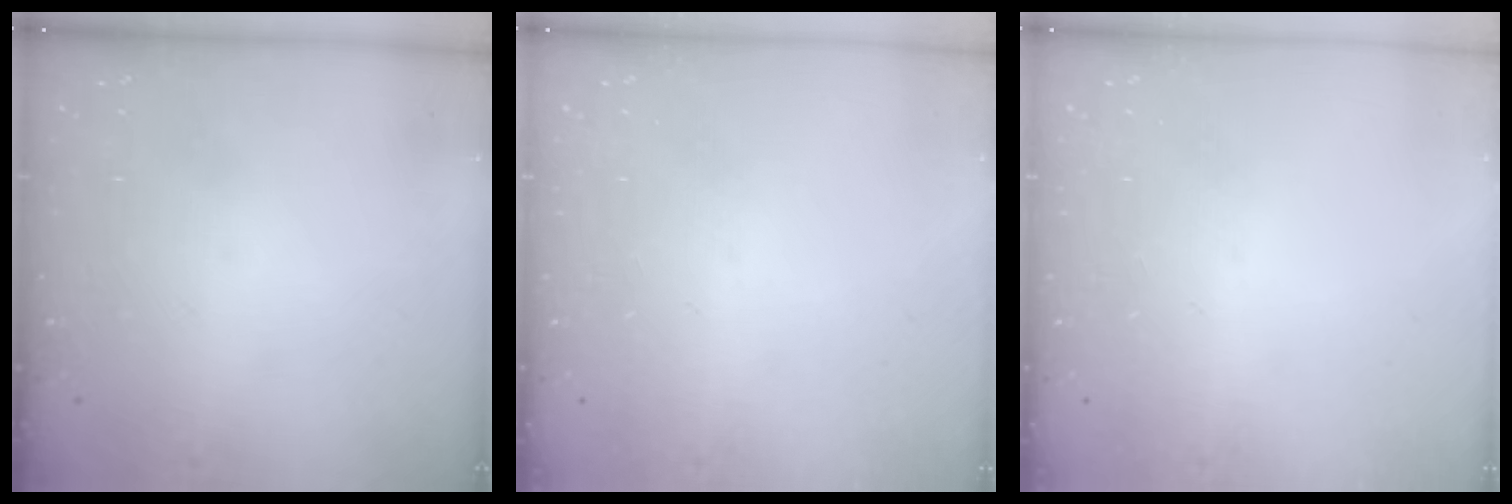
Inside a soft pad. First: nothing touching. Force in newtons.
{"total": 0.0}
{"total": 0.0}